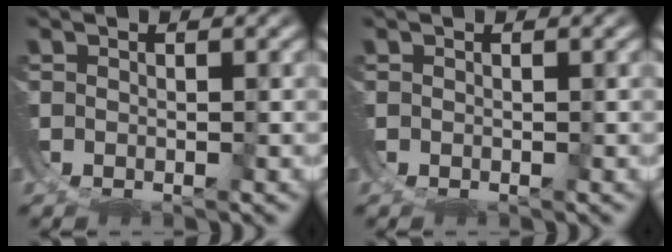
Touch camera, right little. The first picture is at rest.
{"total": 0.0}